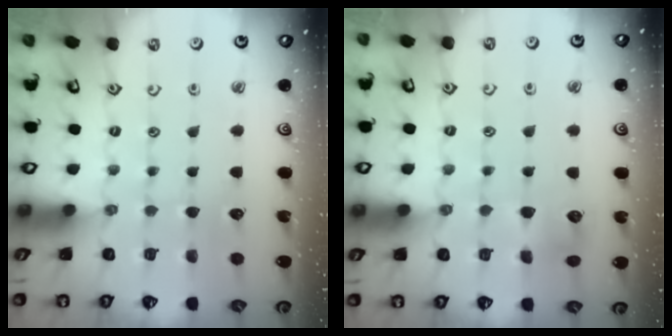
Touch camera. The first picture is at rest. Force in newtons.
{"total": 4.9, "press": 4.8, "slide": 0.5}